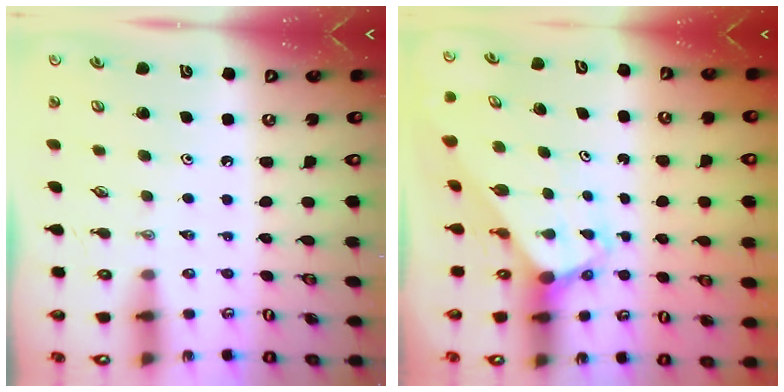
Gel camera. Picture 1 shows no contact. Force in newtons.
{"total": 3.3, "press": 3.3, "slide": 0.3}